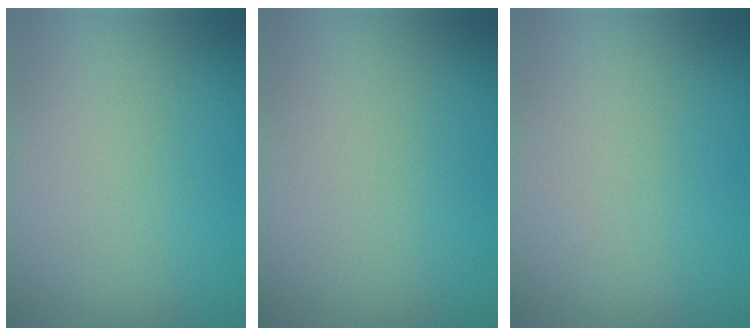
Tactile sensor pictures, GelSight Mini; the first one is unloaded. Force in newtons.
{"total": 0.0}
{"total": 0.0}